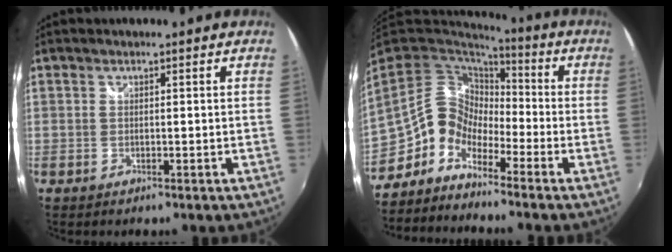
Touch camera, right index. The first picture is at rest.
{"total": 11.4, "force": [-6.9, 7.8, 4.8], "torque": [-0.094, 0.023, -0.150]}